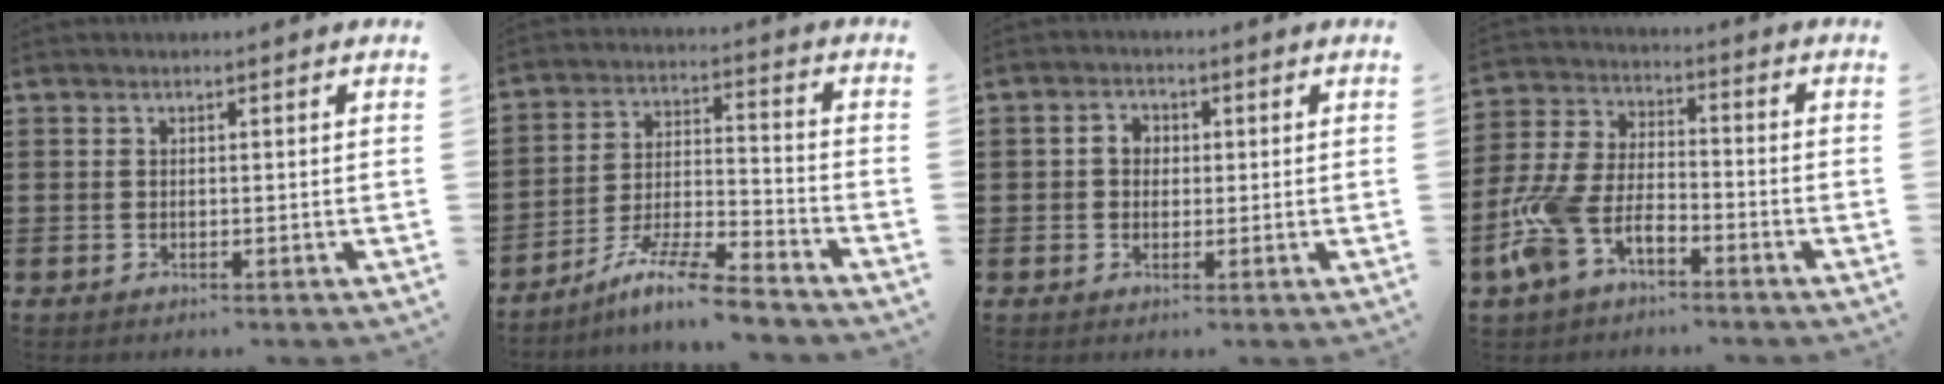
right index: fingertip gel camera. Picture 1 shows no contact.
{"total": 9.2, "force": [-8.0, 0.3, 4.6], "torque": [-0.086, 0.005, -0.155]}
{"total": 2.6, "force": [0.1, 2.1, 1.5], "torque": [-0.035, 0.011, 0.000]}
{"total": 8.4, "force": [-4.7, 4.1, 5.6], "torque": [-0.152, -0.005, -0.098]}